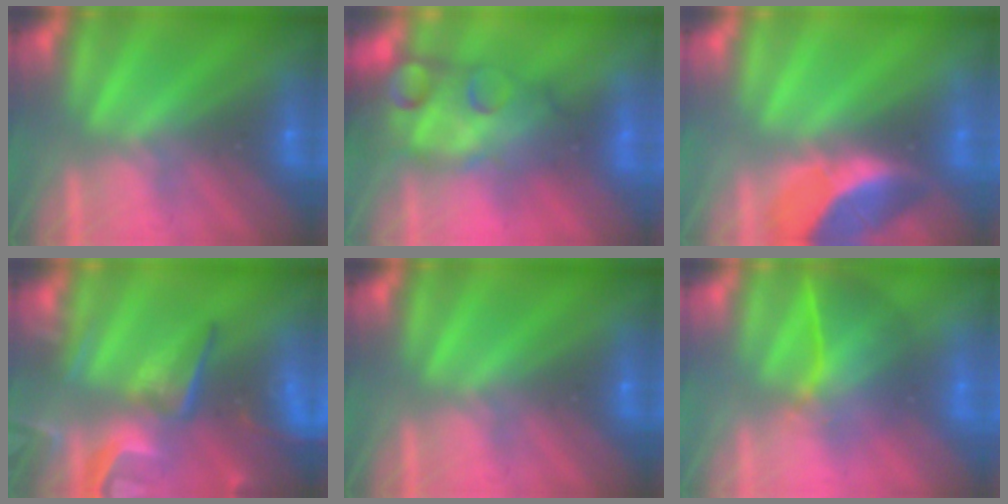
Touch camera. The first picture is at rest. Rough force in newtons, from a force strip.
{"total": 7.7}
{"total": 2.6}
{"total": 7.6}
{"total": 0.0}
{"total": 3.6}